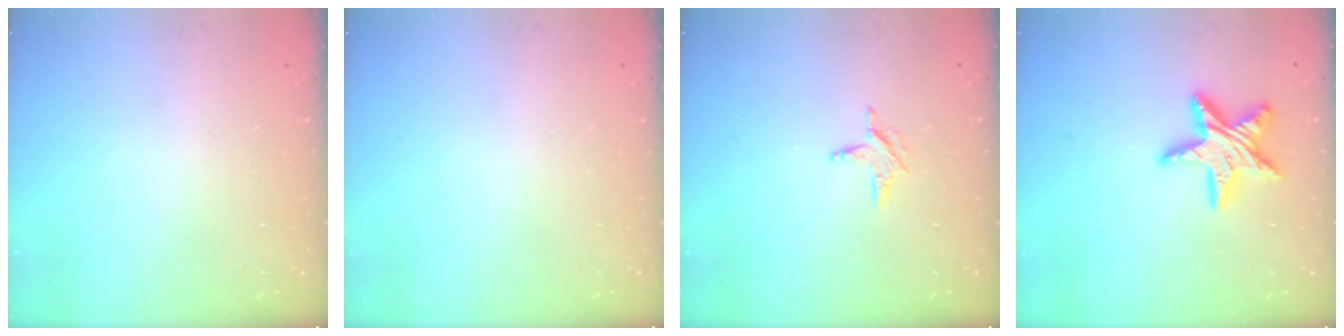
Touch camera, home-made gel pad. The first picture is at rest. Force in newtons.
{"total": 0.0}
{"total": 4.4, "press": 4.4, "slide": 0.3}
{"total": 13.4, "press": 13.3, "slide": 1.0}